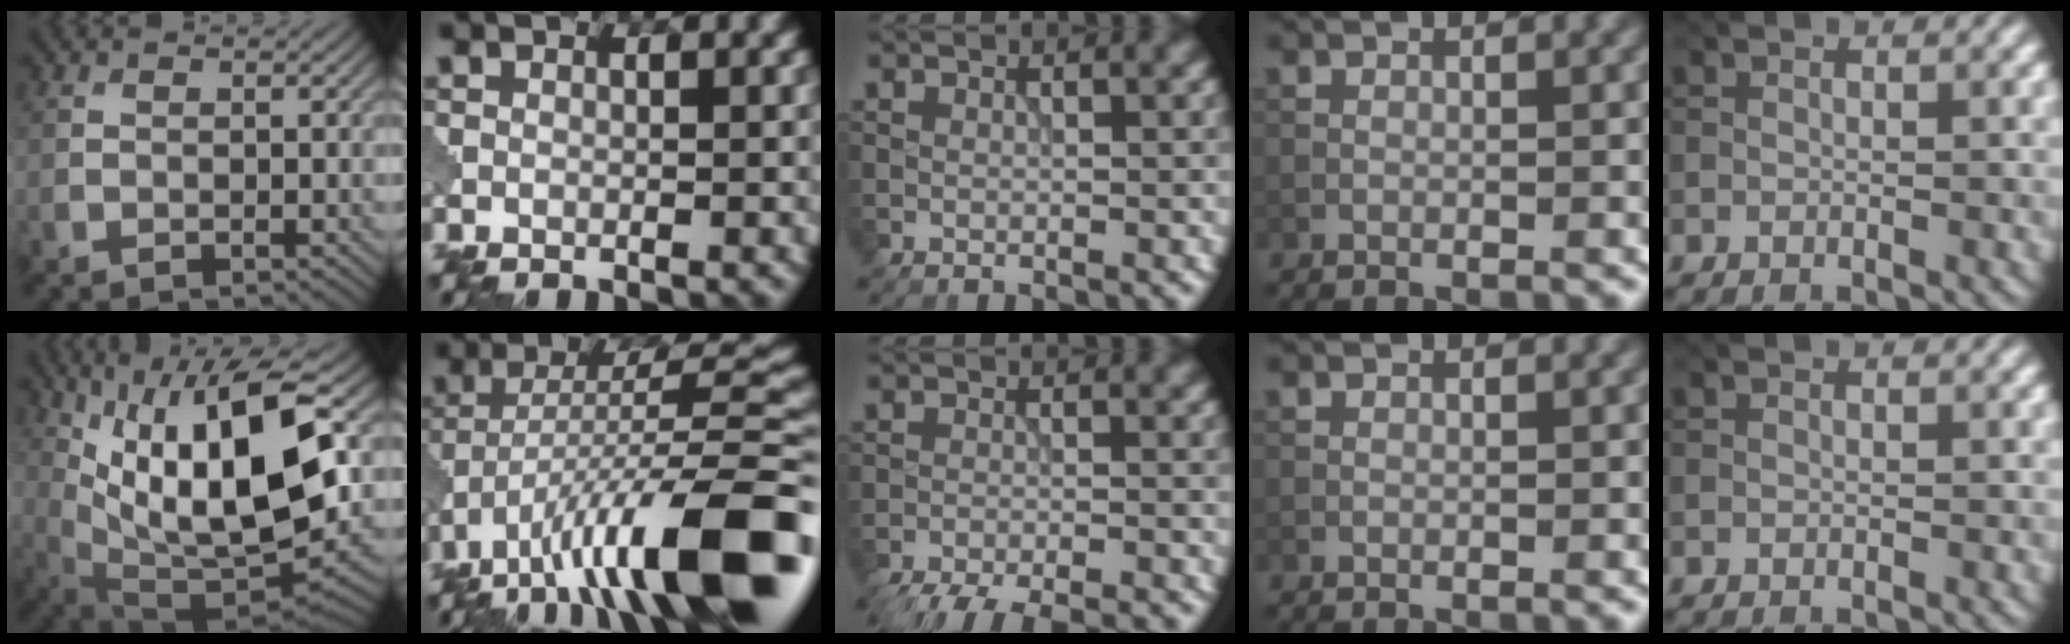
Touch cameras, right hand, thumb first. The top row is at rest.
{"thumb": {"total": 17.0, "force": [4.6, 7.0, 14.8], "torque": [-0.279, 0.002, 0.079]}, "index": {"total": 15.0, "force": [-8.0, 4.1, 12.0], "torque": [-0.197, 0.016, -0.130]}, "middle": {"total": 9.4, "force": [-8.6, 1.9, 3.4], "torque": [-0.048, -0.022, -0.123]}}